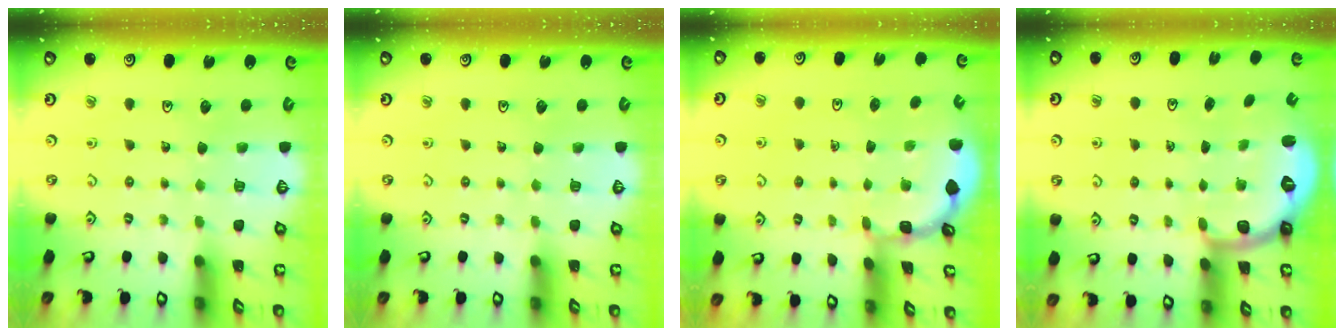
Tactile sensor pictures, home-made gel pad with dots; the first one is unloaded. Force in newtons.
{"total": 0.0}
{"total": 1.7, "press": 1.7, "slide": 0.2}
{"total": 2.7, "press": 1.8, "slide": 2.0}